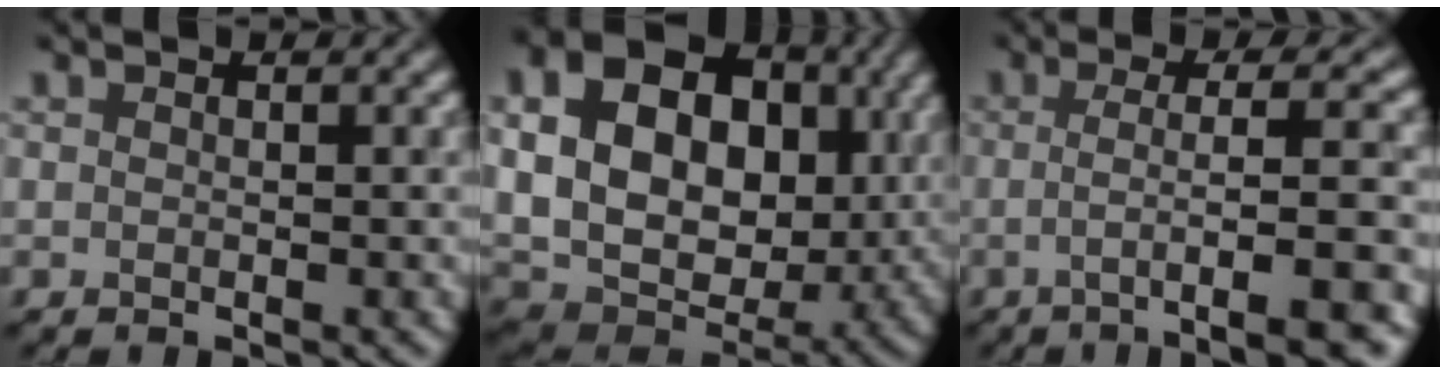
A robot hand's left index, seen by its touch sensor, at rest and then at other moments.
{"total": 17.8, "force": [4.0, 13.0, 11.5], "torque": [-0.213, 0.025, 0.090]}
{"total": 7.5, "force": [-1.7, 1.6, 7.1], "torque": [-0.093, 0.012, -0.025]}